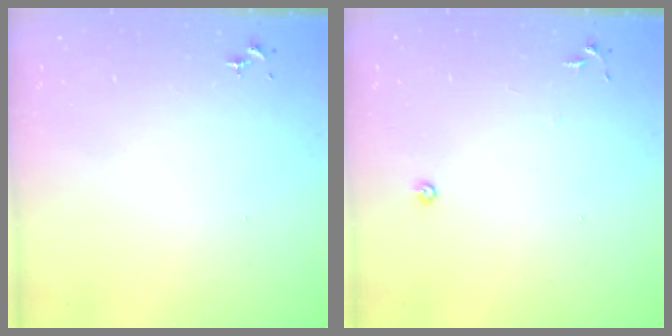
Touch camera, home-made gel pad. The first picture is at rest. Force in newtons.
{"total": 5.5, "press": 5.5, "slide": 0.5}